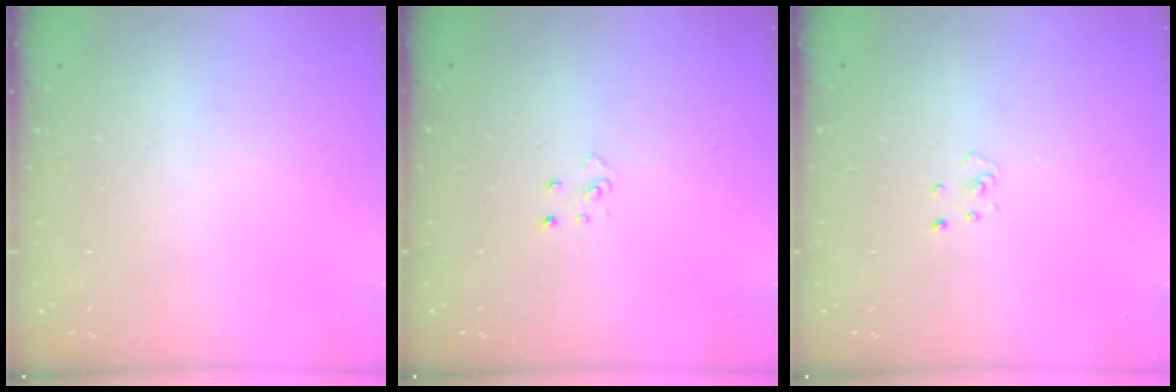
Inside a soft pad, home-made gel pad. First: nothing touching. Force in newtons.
{"total": 2.6, "press": 2.6, "slide": 0.3}
{"total": 2.3, "press": 2.3, "slide": 0.2}